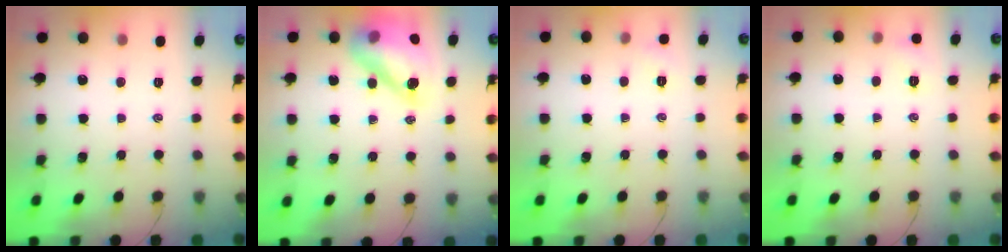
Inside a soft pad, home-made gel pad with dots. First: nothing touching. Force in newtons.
{"total": 16.0, "press": 15.4, "slide": 4.3}
{"total": 4.0, "press": 3.8, "slide": 1.2}
{"total": 4.9, "press": 4.7, "slide": 1.5}